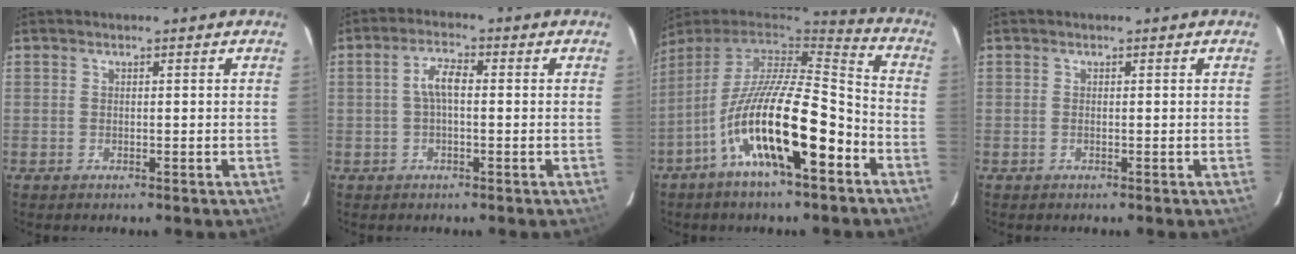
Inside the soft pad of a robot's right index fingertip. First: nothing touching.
{"total": 3.9, "force": [-0.1, 1.4, 3.6], "torque": [-0.073, 0.012, -0.003]}
{"total": 20.2, "force": [-9.2, 5.2, 17.2], "torque": [-0.292, -0.024, -0.168]}
{"total": 0.0}